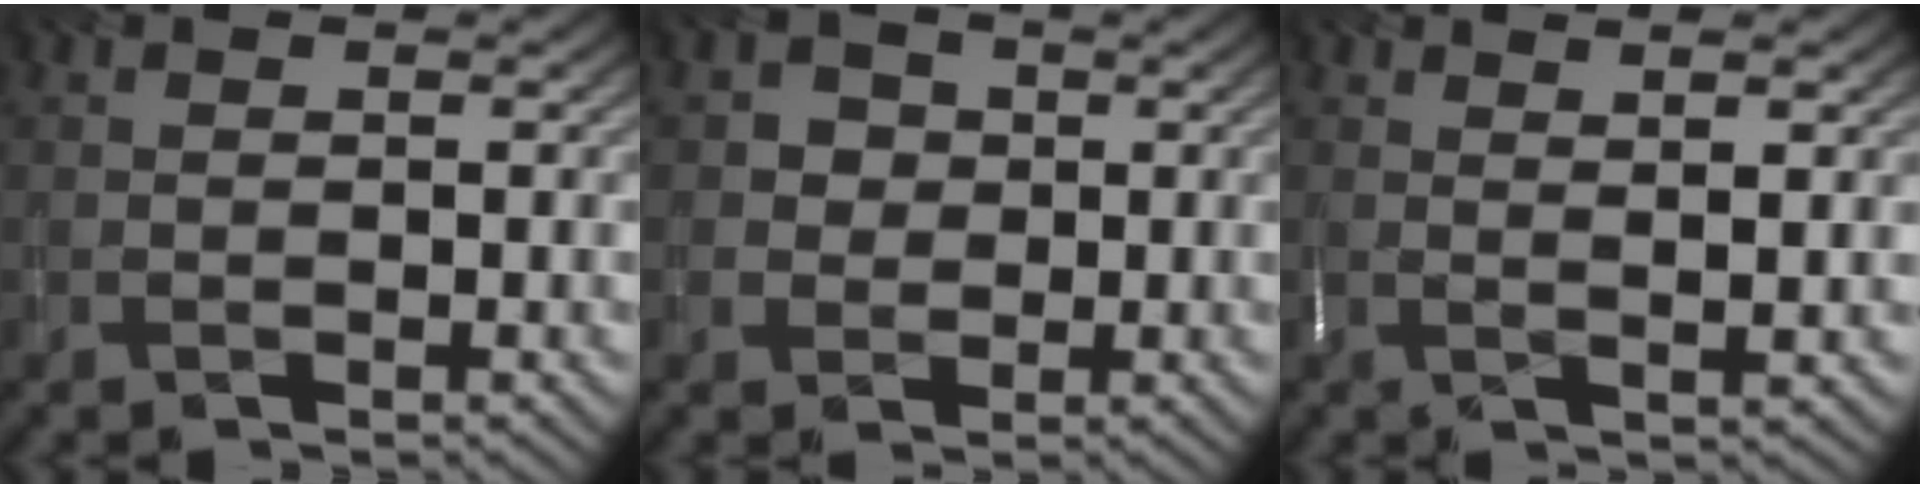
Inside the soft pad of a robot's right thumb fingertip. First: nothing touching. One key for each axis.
{"total": 2.8, "fx": 0.4, "fy": 2.7, "fz": 0.9, "tx": -0.028, "ty": 0.001, "tz": -0.003}
{"total": 2.8, "fx": 1.4, "fy": 0.1, "fz": 2.4, "tx": -0.045, "ty": 0.000, "tz": 0.025}